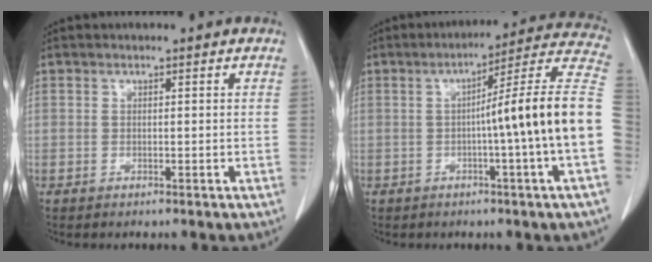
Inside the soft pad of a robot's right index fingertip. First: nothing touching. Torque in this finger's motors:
{"motor_torque": [1.77, -0.37, 0.92, 0.20]}